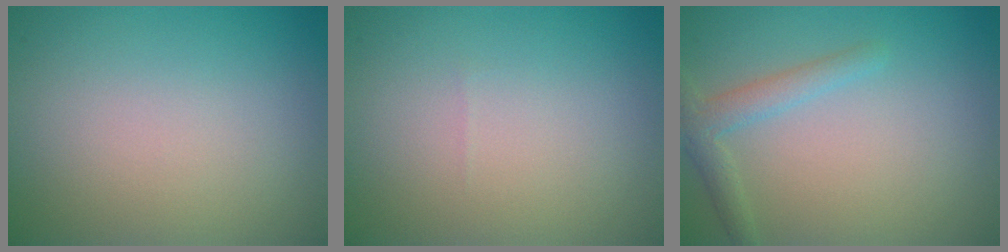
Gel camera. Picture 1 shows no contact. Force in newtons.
{"total": 0.0}
{"total": 2.2, "press": 2.2, "slide": 0.0}